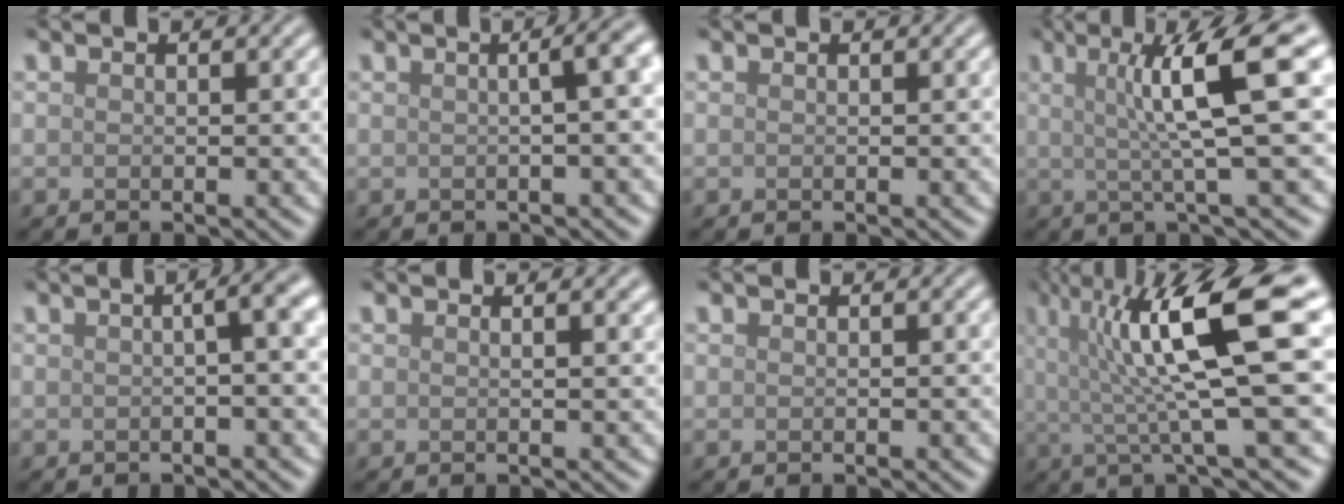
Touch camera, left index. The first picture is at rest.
{"total": 4.8, "force": [0.8, 1.9, 4.4], "torque": [-0.026, 0.025, -0.005]}
{"total": 0.0}
{"total": 8.6, "force": [1.8, 1.4, 8.3], "torque": [-0.112, 0.014, 0.026]}
{"total": 4.2, "force": [0.4, 1.4, 4.0], "torque": [-0.033, 0.023, 0.000]}
{"total": 1.6, "force": [0.8, 0.6, 1.2], "torque": [-0.007, 0.002, 0.001]}
{"total": 0.0}
{"total": 11.9, "force": [2.9, 2.4, 11.3], "torque": [-0.178, 0.009, 0.050]}